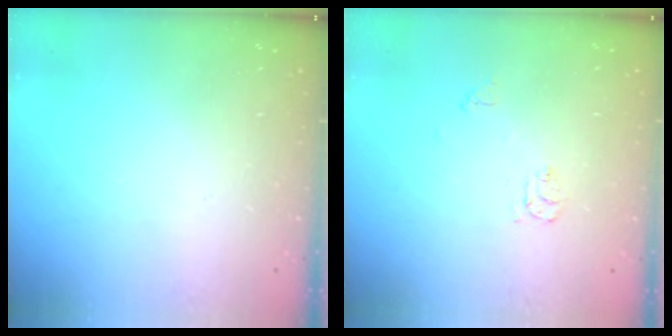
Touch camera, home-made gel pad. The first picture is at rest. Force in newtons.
{"total": 5.5, "press": 5.4, "slide": 0.6}